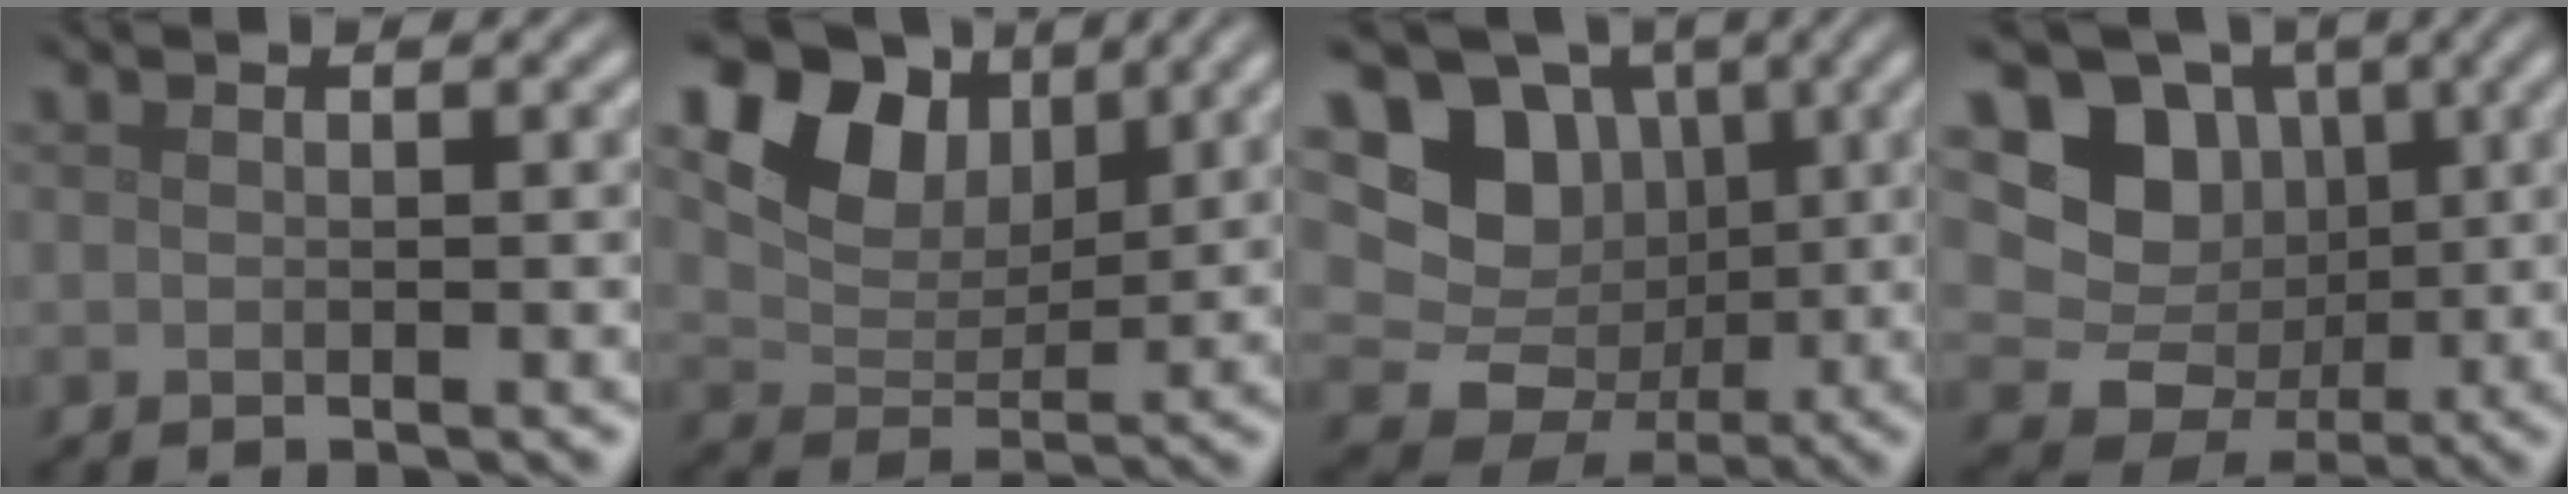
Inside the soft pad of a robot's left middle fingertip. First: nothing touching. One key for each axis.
{"total": 8.4, "fx": 4.6, "fy": 5.3, "fz": 4.5, "tx": -0.091, "ty": 0.000, "tz": 0.076}
{"total": 11.0, "fx": 1.6, "fy": 10.0, "fz": 4.3, "tx": -0.082, "ty": 0.018, "tz": 0.008}
{"total": 7.9, "fx": 1.2, "fy": 7.1, "fz": 3.3, "tx": -0.042, "ty": -0.005, "tz": 0.005}